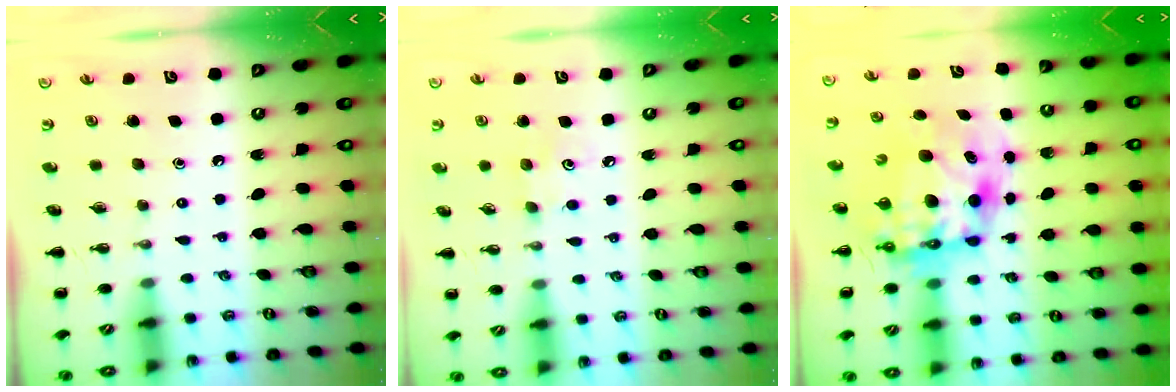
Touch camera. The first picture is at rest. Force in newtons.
{"total": 3.7, "press": 3.6, "slide": 0.9}
{"total": 11.7, "press": 11.3, "slide": 2.9}